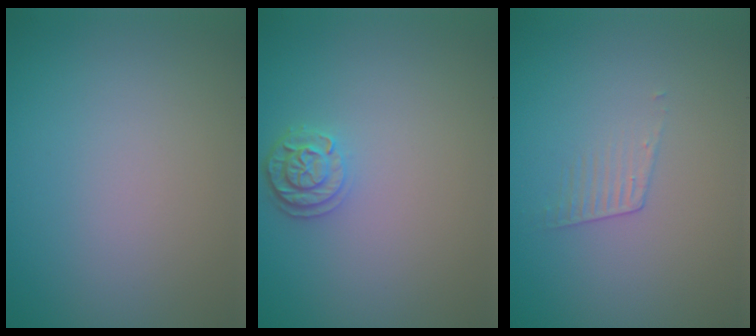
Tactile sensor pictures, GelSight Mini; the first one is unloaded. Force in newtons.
{"total": 2.1, "press": 1.8, "slide": 0.9}
{"total": 1.1, "press": 0.2, "slide": 1.1}